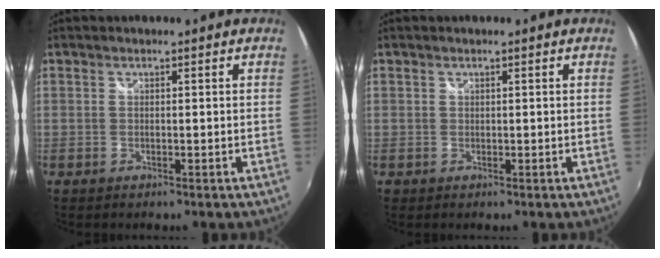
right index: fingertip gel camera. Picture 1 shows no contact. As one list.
[{"total": 0.8, "force": [0.0, 0.7, -0.1], "torque": [0.001, 0.002, 0.000]}]